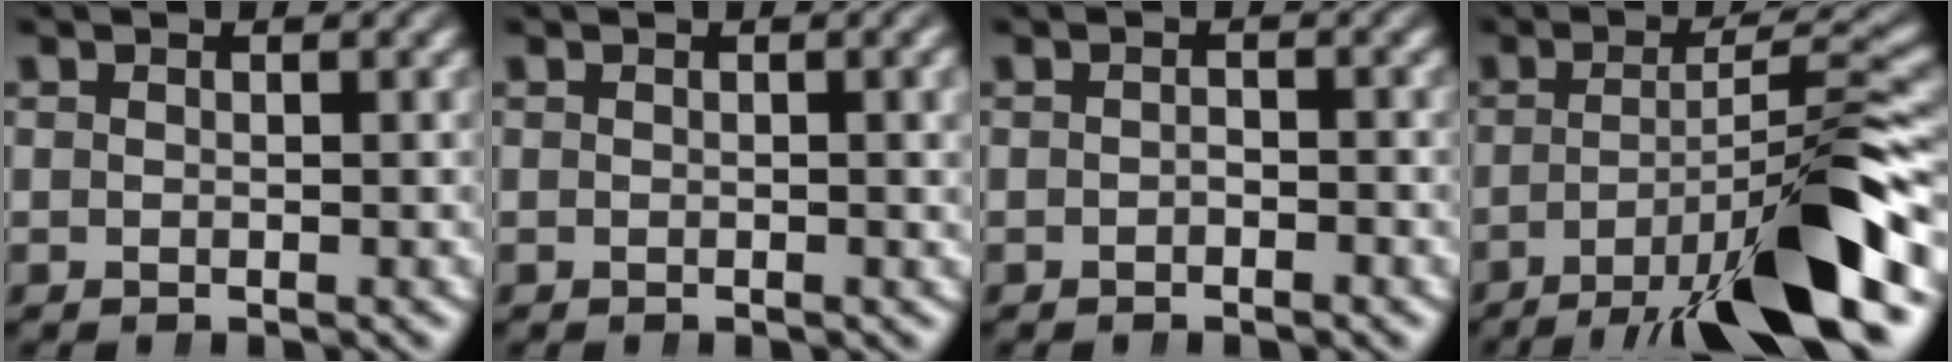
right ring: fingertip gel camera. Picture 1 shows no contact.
{"total": 0.8, "force": [0.3, 0.3, 0.7], "torque": [-0.003, 0.001, 0.005]}
{"total": 0.8, "force": [-0.7, 0.4, 0.2], "torque": [-0.007, -0.004, -0.011]}
{"total": 8.8, "force": [-4.1, 1.5, 7.6], "torque": [-0.102, -0.007, -0.055]}